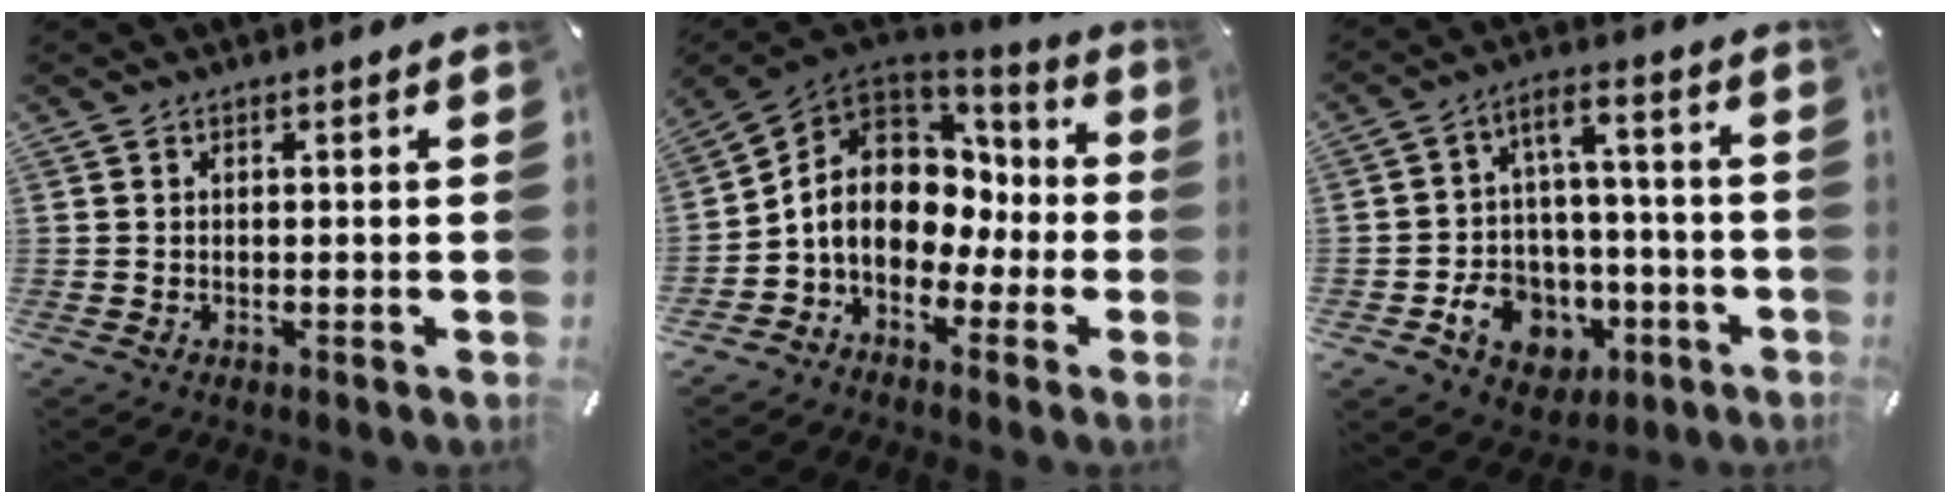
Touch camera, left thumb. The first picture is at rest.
{"total": 11.8, "force": [-1.0, 10.0, 6.1], "torque": [-0.127, 0.001, -0.015]}
{"total": 11.5, "force": [-3.2, 9.8, 5.1], "torque": [-0.080, 0.018, -0.047]}